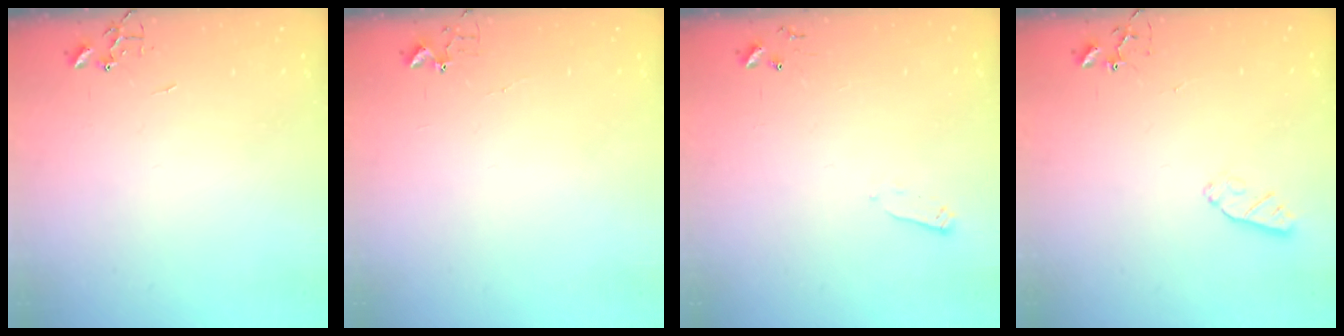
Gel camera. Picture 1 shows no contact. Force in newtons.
{"total": 3.4, "press": 3.4, "slide": 0.5}
{"total": 2.4, "press": 2.4, "slide": 0.4}
{"total": 5.5, "press": 5.4, "slide": 1.1}